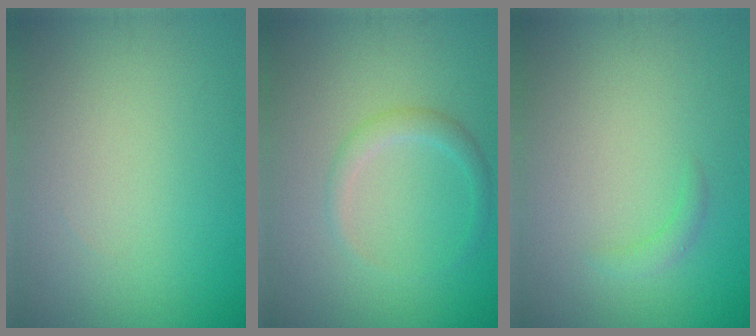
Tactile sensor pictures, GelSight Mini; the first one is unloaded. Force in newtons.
{"total": 1.7, "press": 1.7, "slide": 0.1}
{"total": 1.0, "press": 1.0, "slide": 0.1}